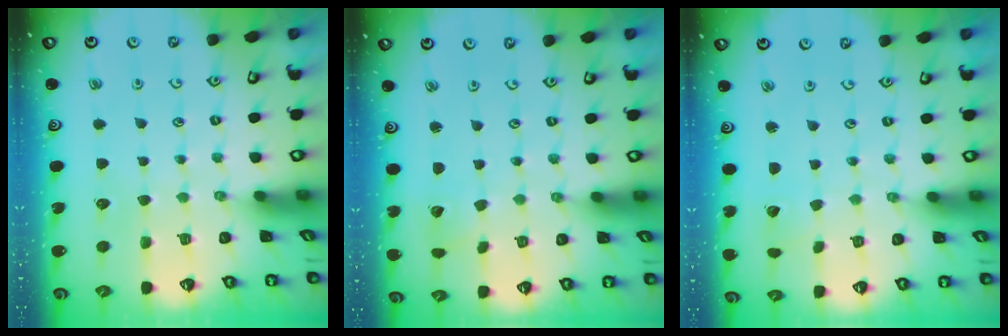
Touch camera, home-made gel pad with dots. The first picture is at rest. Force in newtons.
{"total": 1.8, "press": 1.7, "slide": 0.3}
{"total": 1.6, "press": 1.6, "slide": 0.0}